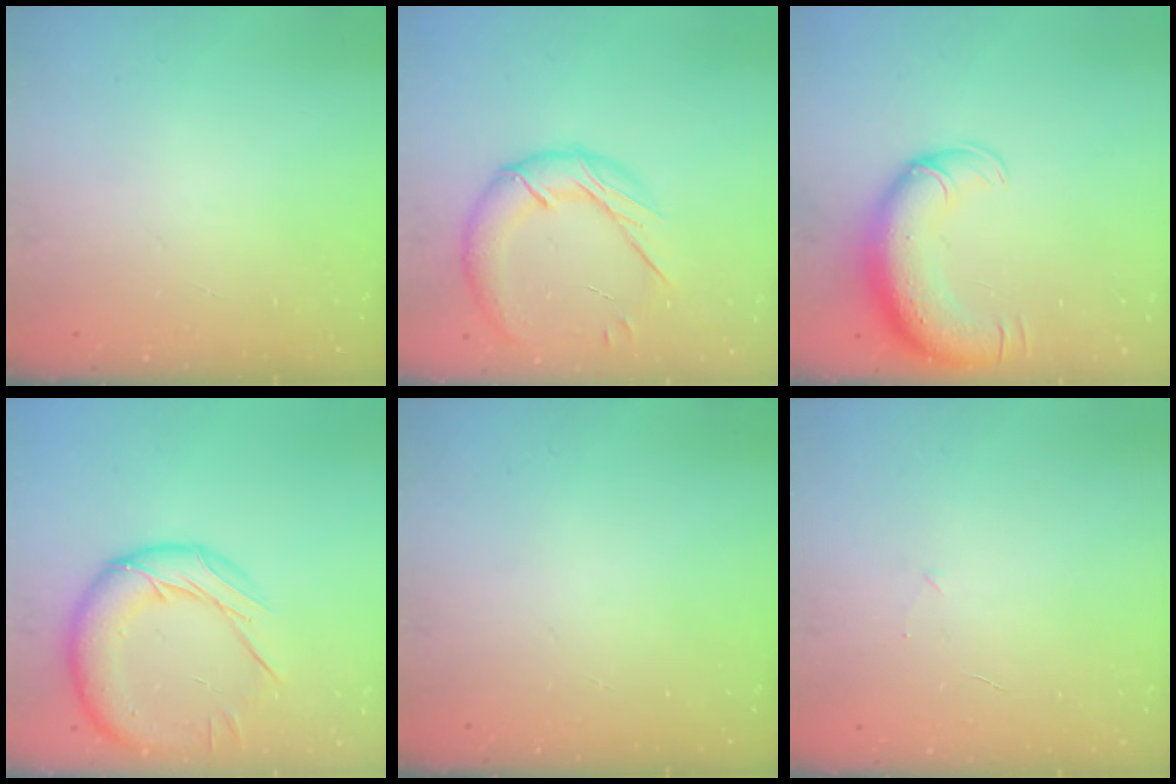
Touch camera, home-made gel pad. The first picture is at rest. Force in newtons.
{"total": 15.9, "press": 15.7, "slide": 2.1}
{"total": 13.9, "press": 13.5, "slide": 3.3}
{"total": 17.7, "press": 17.6, "slide": 1.3}
{"total": 0.0}
{"total": 2.4, "press": 2.3, "slide": 0.8}